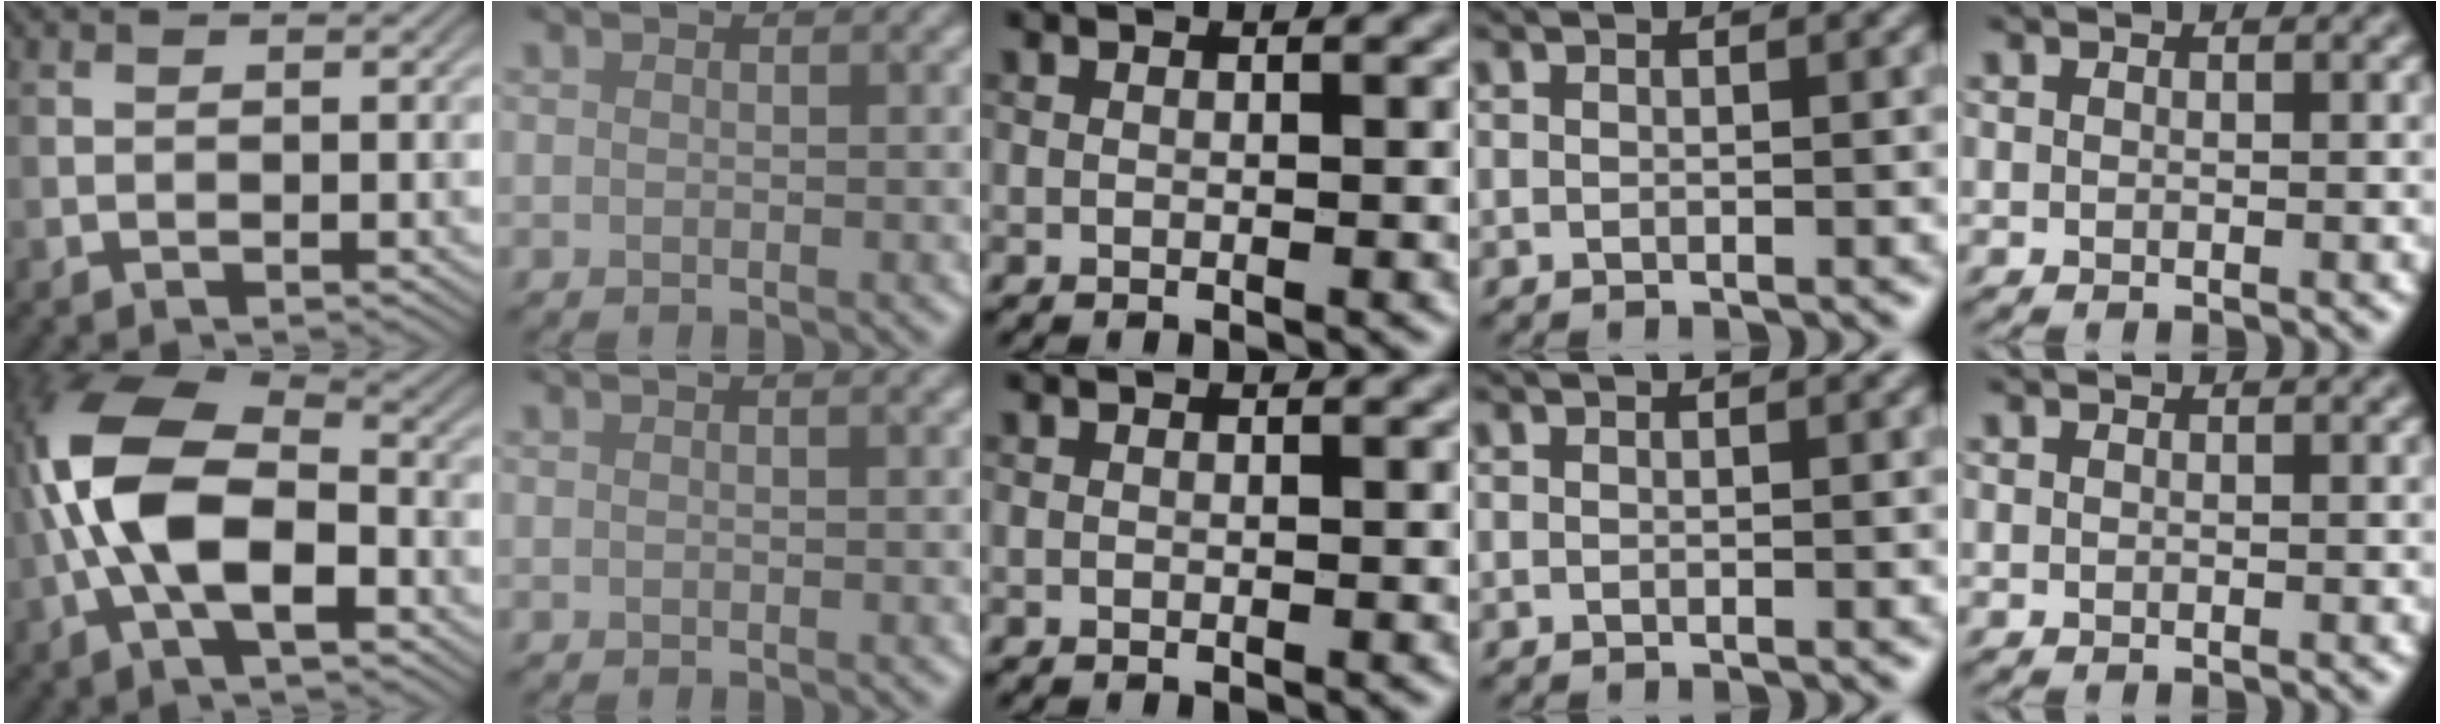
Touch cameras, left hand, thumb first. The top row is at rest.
{"thumb": {"total": 12.8, "force": [-2.5, 6.6, 10.7], "torque": [-0.227, 0.007, -0.062]}, "index": {"total": 0.8, "force": [0.3, 0.2, 0.7], "torque": [-0.011, 0.004, 0.000]}}